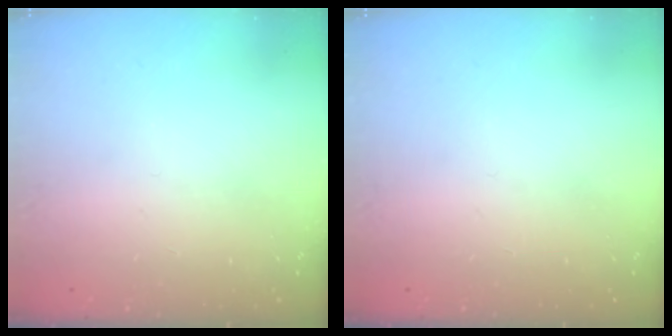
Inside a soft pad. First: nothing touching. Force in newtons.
{"total": 0.0}